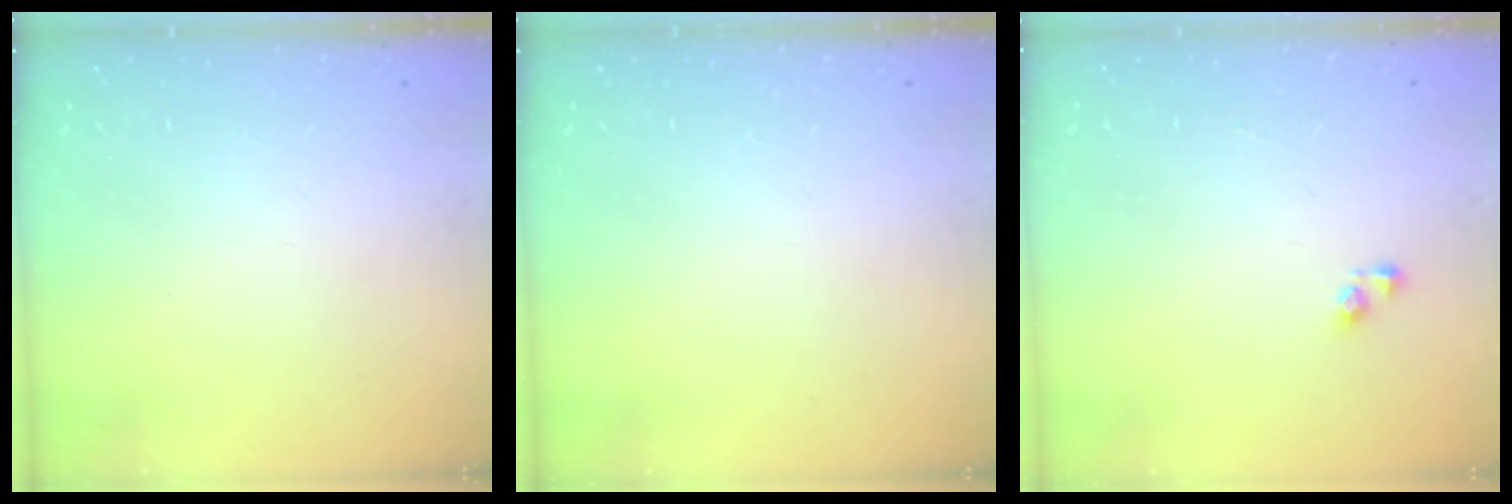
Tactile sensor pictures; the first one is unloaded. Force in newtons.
{"total": 0.0}
{"total": 3.4, "press": 3.4, "slide": 0.2}